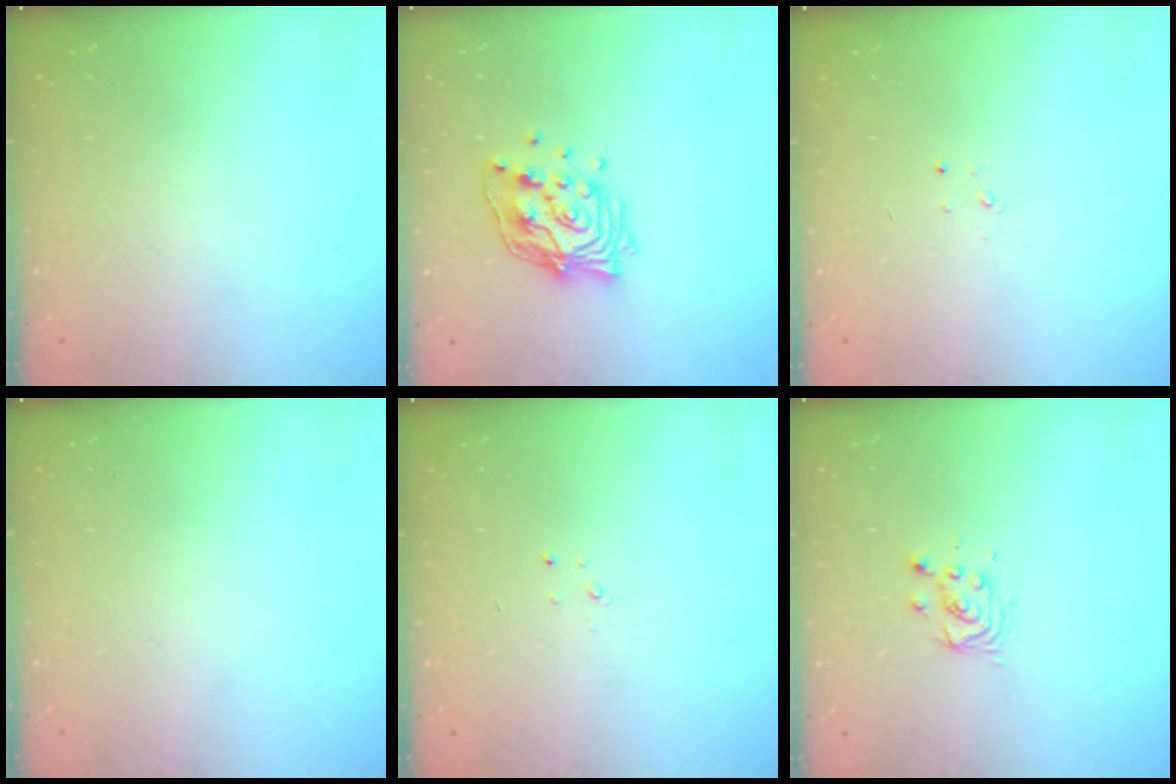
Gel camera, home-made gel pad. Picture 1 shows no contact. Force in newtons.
{"total": 13.1, "press": 13.1, "slide": 1.2}
{"total": 1.5, "press": 1.5, "slide": 0.2}
{"total": 0.0}
{"total": 1.5, "press": 1.5, "slide": 0.2}
{"total": 3.1, "press": 3.1, "slide": 0.3}